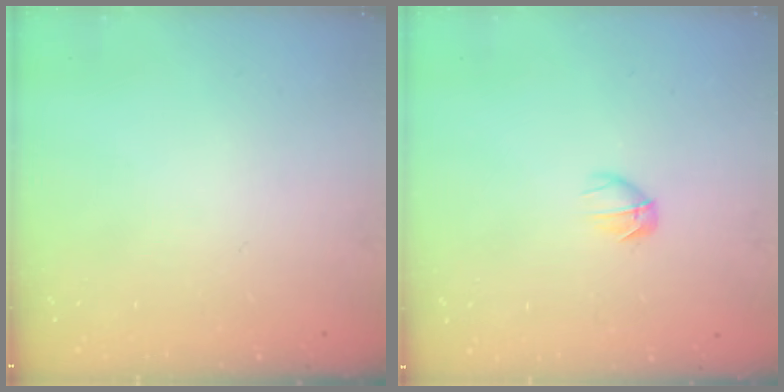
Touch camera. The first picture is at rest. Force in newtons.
{"total": 4.8, "press": 4.6, "slide": 1.3}